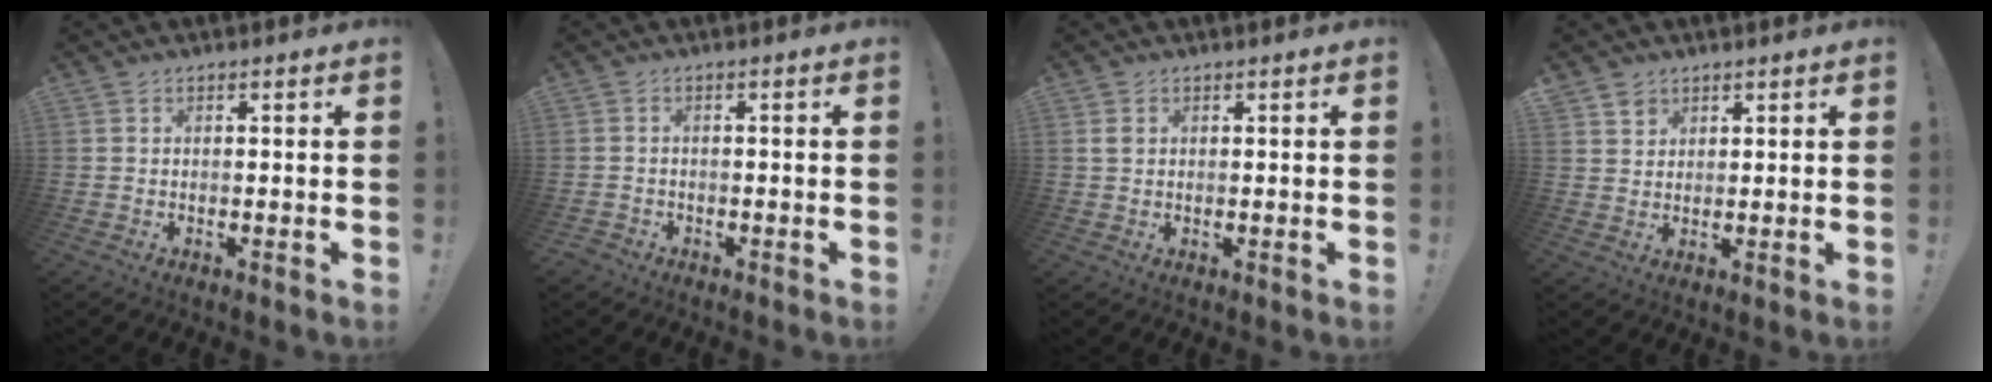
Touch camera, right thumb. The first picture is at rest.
{"total": 1.7, "force": [-1.3, 1.1, 0.3], "torque": [-0.003, 0.005, -0.024]}
{"total": 1.6, "force": [0.6, 1.2, 0.8], "torque": [-0.013, 0.003, 0.010]}
{"total": 3.1, "force": [2.2, 2.2, 0.3], "torque": [-0.005, -0.012, 0.042]}